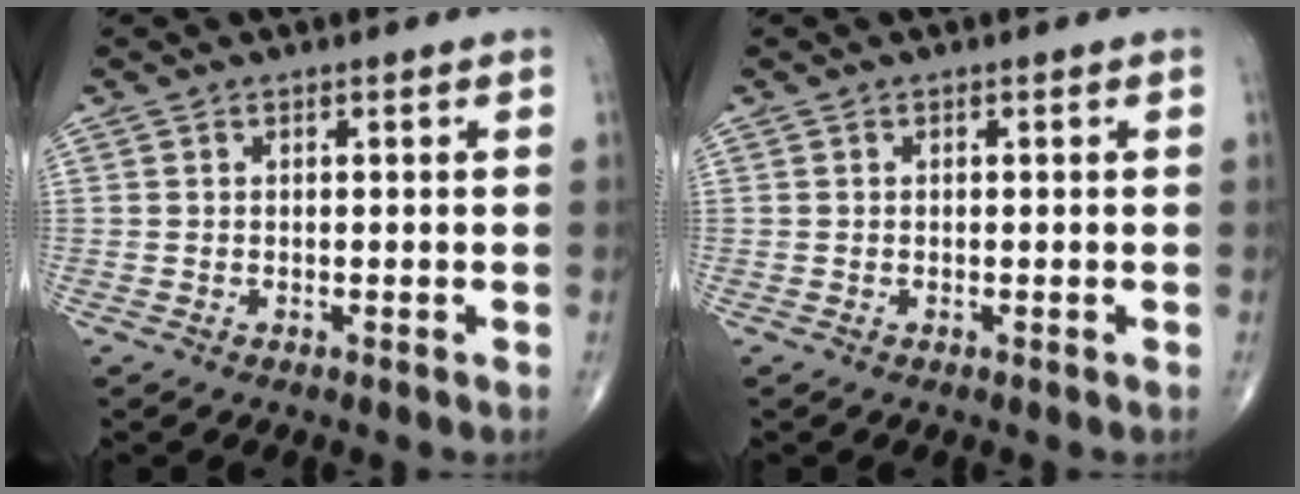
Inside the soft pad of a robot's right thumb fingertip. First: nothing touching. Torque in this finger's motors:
{"motor_torque": [-0.31, 0.00, 0.08, 0.18, 0.00]}